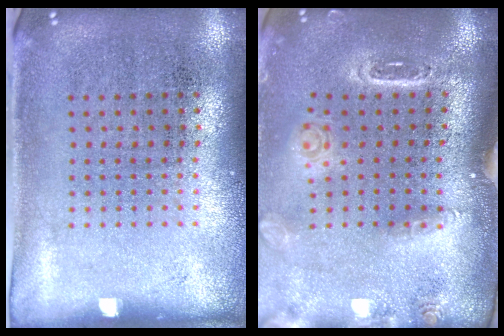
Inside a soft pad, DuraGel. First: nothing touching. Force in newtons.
{"total": 1.6, "press": 1.6, "slide": 0.5}